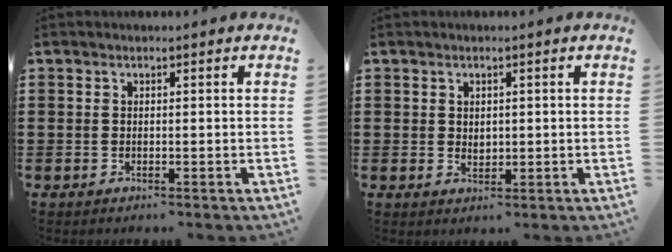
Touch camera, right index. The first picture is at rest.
{"total": 1.4, "force": [0.6, 1.2, 0.6], "torque": [-0.013, 0.009, 0.010]}